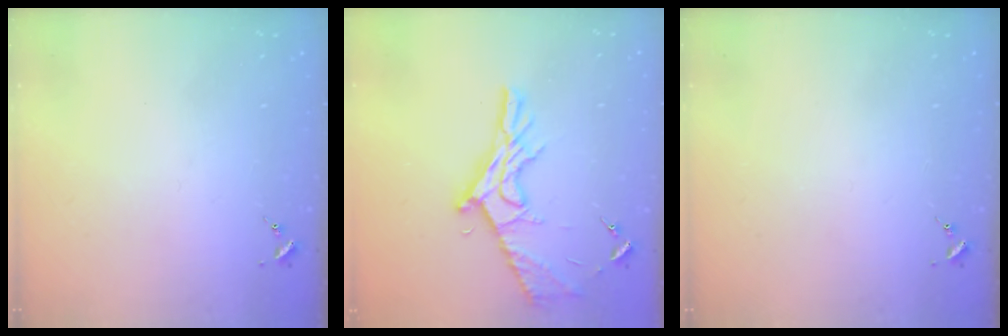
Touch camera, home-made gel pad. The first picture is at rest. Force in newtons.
{"total": 13.9, "press": 13.9, "slide": 0.7}
{"total": 0.0}